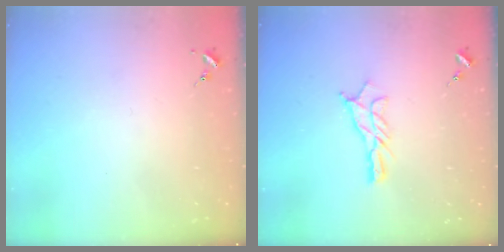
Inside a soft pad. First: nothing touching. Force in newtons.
{"total": 9.4, "press": 9.4, "slide": 0.5}